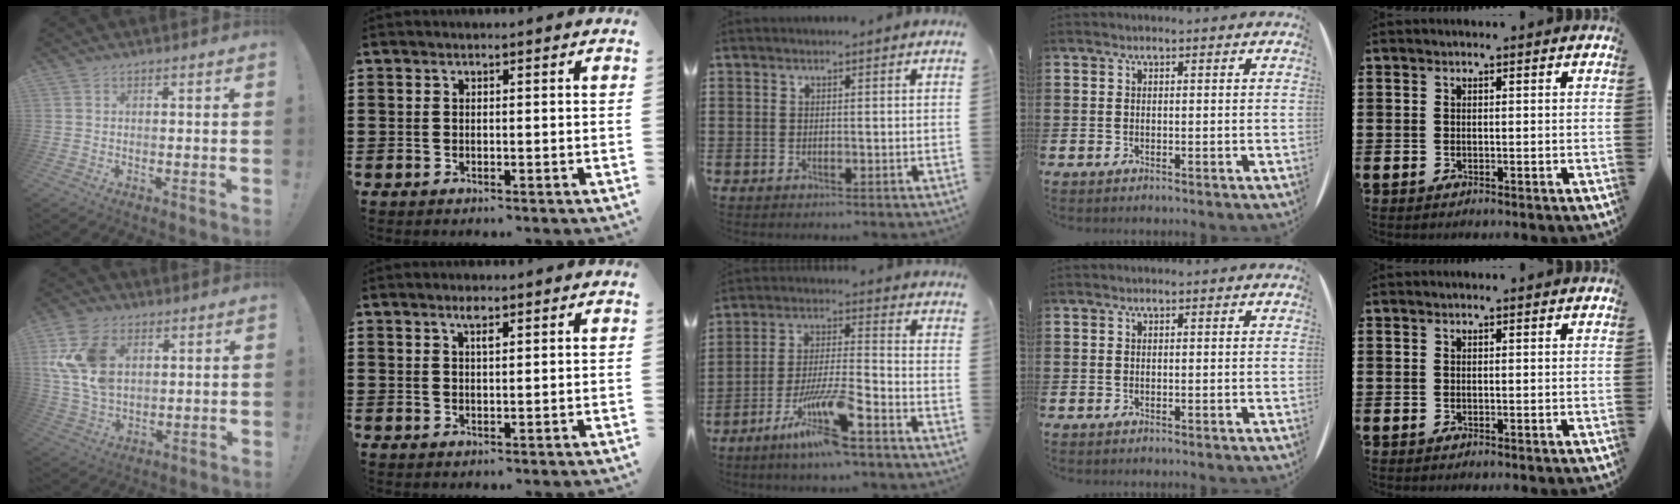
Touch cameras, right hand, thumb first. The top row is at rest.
{"thumb": {"total": 16.2, "force": [4.6, 11.4, 10.6], "torque": [-0.214, -0.008, 0.092]}, "index": {"total": 2.1, "force": [1.3, 0.4, 1.6], "torque": [-0.026, -0.001, 0.019]}, "middle": {"total": 10.2, "force": [-6.9, 0.8, 7.5], "torque": [-0.152, -0.007, -0.134]}}